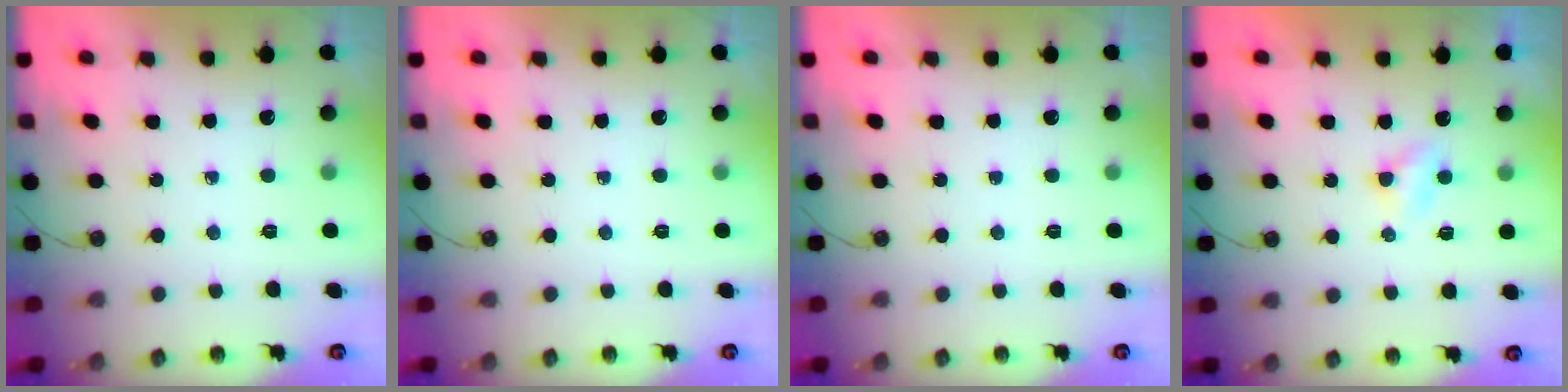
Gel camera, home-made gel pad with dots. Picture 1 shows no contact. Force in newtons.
{"total": 0.0}
{"total": 0.0}
{"total": 2.8, "press": 2.7, "slide": 0.4}